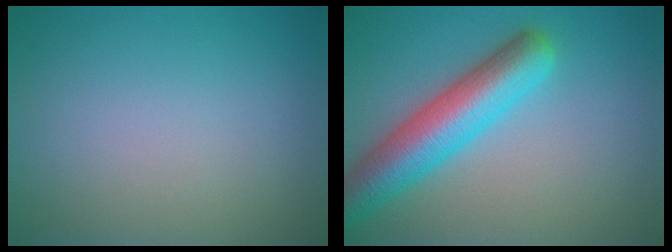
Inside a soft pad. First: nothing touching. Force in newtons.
{"total": 6.9, "press": 6.9, "slide": 0.4}